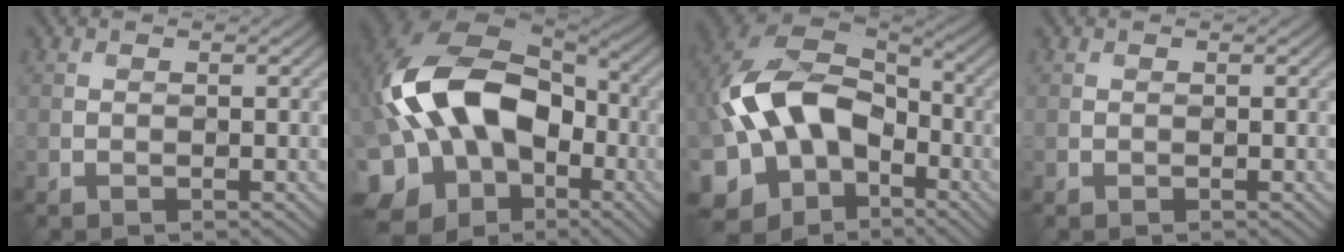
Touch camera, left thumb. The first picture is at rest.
{"total": 19.7, "force": [-2.7, 14.2, 13.3], "torque": [-0.277, -0.018, -0.039]}
{"total": 16.2, "force": [-3.8, 11.8, 10.4], "torque": [-0.236, -0.019, -0.071]}
{"total": 0.0}